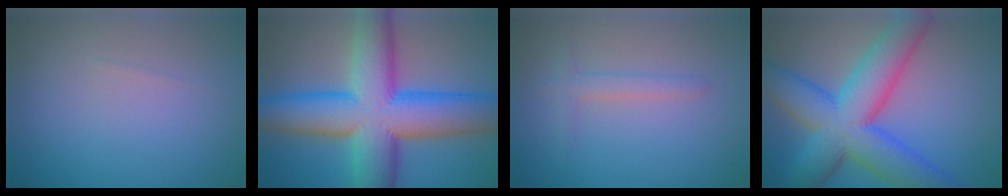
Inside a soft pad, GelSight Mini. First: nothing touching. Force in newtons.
{"total": 14.8, "press": 14.8, "slide": 0.4}
{"total": 1.5, "press": 1.5, "slide": 0.0}
{"total": 11.7, "press": 11.7, "slide": 0.4}